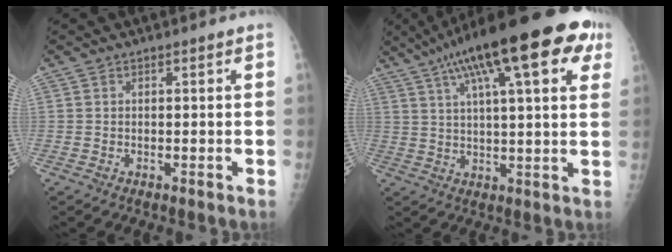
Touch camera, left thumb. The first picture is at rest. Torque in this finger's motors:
{"motor_torque": [1.06, 0.52, 1.91, -0.85, 0.48]}